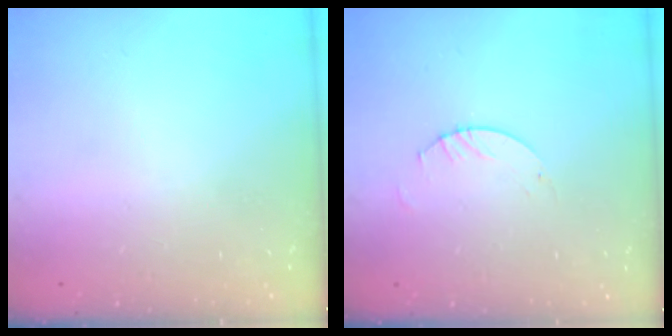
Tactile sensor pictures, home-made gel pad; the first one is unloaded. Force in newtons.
{"total": 2.0, "press": 2.0, "slide": 0.2}